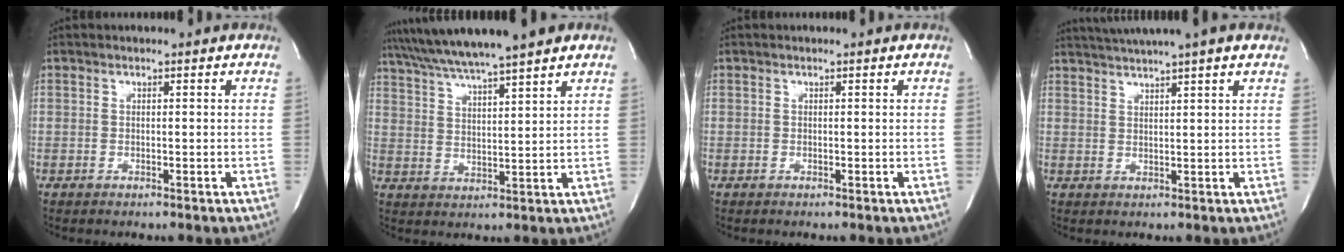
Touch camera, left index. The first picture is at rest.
{"total": 11.5, "force": [9.8, -0.9, 6.0], "torque": [-0.113, 0.019, 0.158]}
{"total": 0.0}
{"total": 8.5, "force": [6.8, -0.7, 5.0], "torque": [-0.089, 0.028, 0.090]}